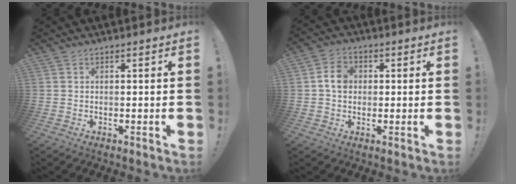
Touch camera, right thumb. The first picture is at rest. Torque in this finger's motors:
{"motor_torque": [0.04, 0.04, 0.10, 0.16, 0.02]}